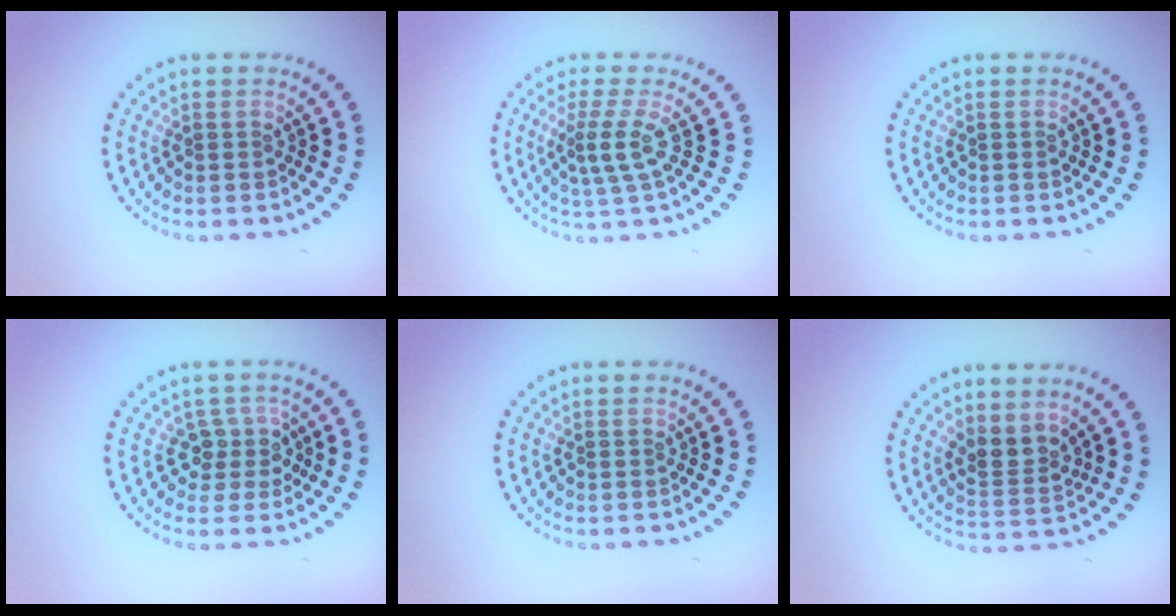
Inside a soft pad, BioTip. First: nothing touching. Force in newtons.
{"total": 2.7, "press": 1.9, "slide": 1.9}
{"total": 0.0}
{"total": 2.3, "press": 1.9, "slide": 1.3}
{"total": 0.0}
{"total": 2.6, "press": 2.0, "slide": 1.6}